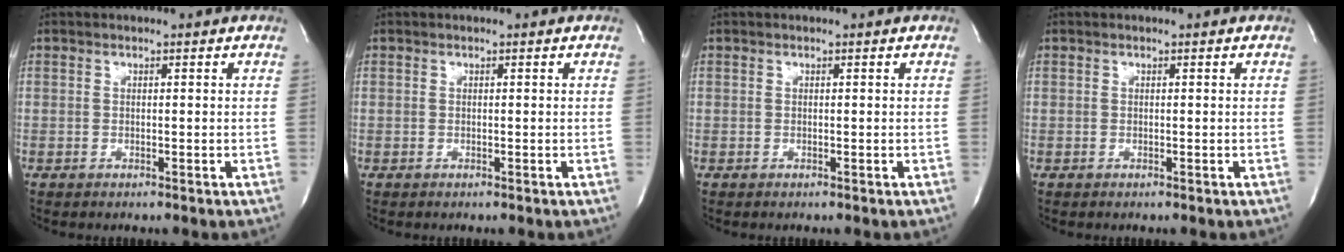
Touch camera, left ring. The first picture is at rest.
{"total": 0.0}
{"total": 0.0}
{"total": 0.0}